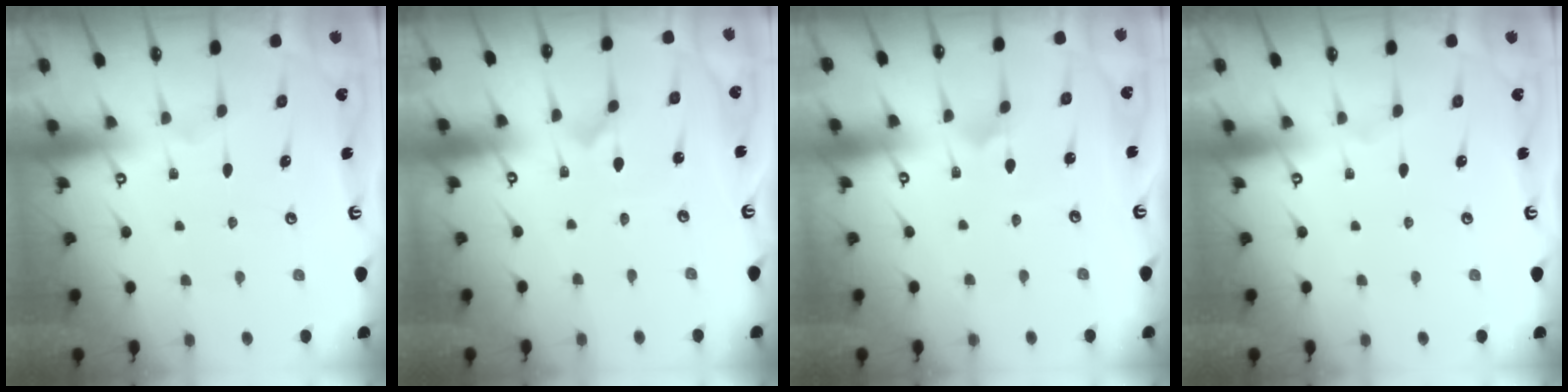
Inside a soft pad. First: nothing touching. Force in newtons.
{"total": 0.0}
{"total": 1.0, "press": 1.0, "slide": 0.1}
{"total": 0.0}